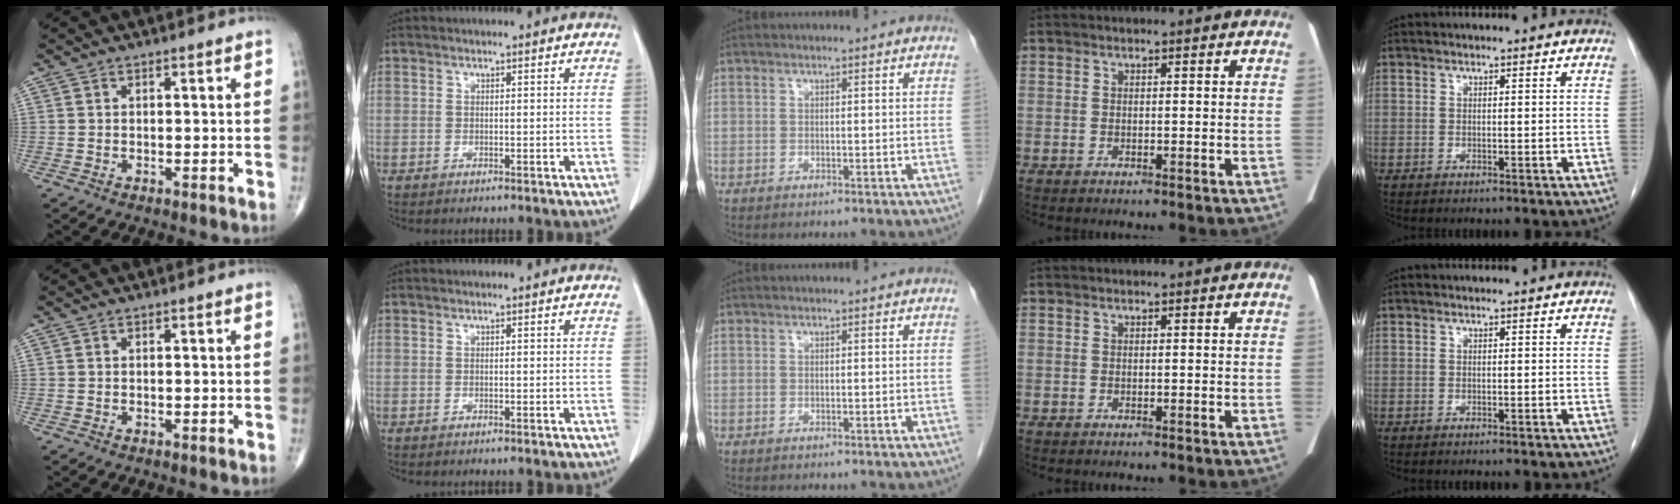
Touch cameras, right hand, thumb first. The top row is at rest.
{}